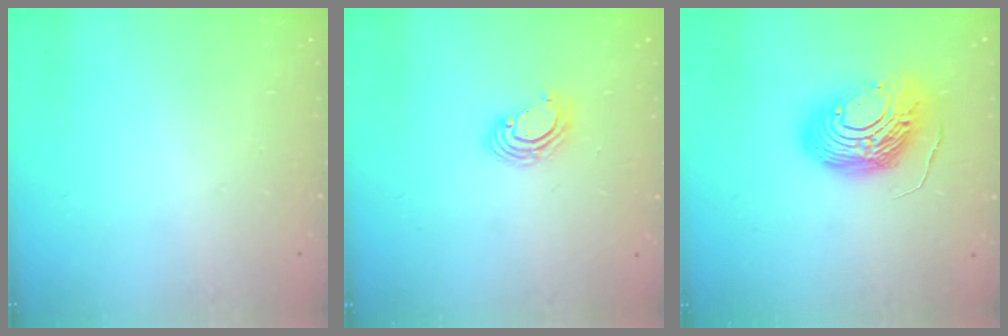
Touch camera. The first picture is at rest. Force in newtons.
{"total": 4.0, "press": 3.9, "slide": 0.2}
{"total": 17.7, "press": 17.6, "slide": 1.6}